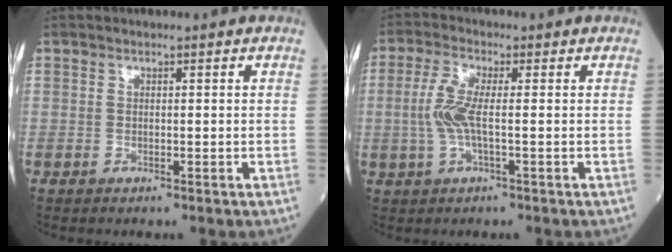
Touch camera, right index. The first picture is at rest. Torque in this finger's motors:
{"motor_torque": [0.21, -0.04, 0.18, 0.12]}